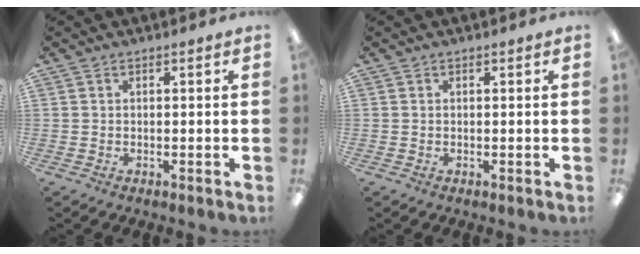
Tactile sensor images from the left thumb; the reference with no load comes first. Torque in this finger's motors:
{"motor_torque": [-0.10, -0.01, -0.38, 0.10, 0.00]}